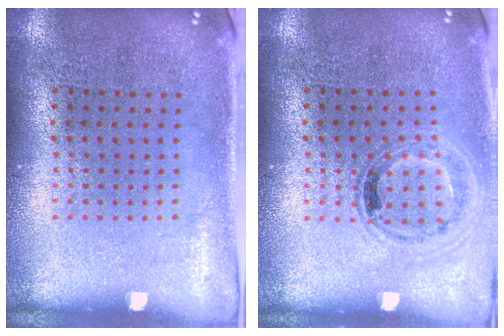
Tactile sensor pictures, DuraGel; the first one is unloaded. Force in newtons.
{"total": 1.0, "press": 1.0, "slide": 0.3}